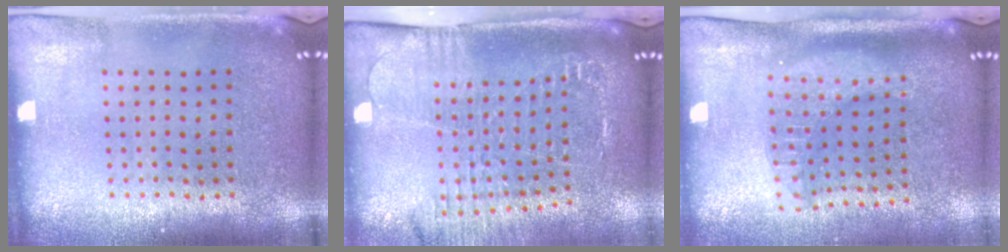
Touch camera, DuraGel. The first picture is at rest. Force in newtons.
{"total": 1.9, "press": 1.8, "slide": 0.8}
{"total": 1.9, "press": 1.5, "slide": 1.1}